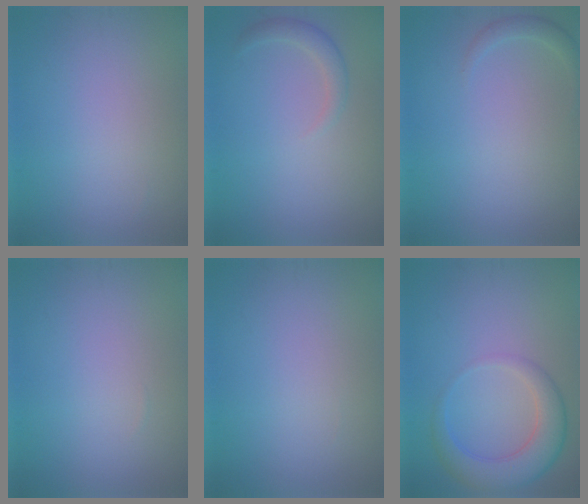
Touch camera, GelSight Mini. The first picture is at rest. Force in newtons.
{"total": 1.5, "press": 1.5, "slide": 0.1}
{"total": 1.2, "press": 1.1, "slide": 0.1}
{"total": 0.0}
{"total": 0.0}
{"total": 4.9, "press": 4.9, "slide": 0.4}